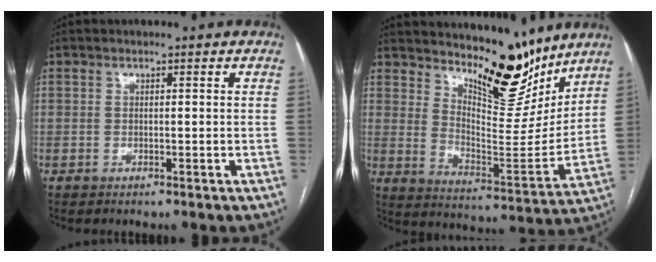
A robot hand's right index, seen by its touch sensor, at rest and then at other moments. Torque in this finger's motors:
{"motor_torque": [-0.11, 0.71, 0.16, 0.02]}